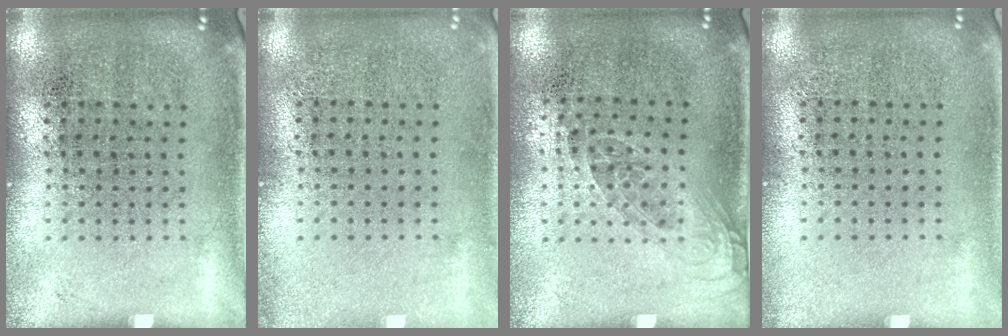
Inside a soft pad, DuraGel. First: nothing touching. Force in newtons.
{"total": 0.7, "press": 0.7, "slide": 0.1}
{"total": 1.1, "press": 0.8, "slide": 0.7}
{"total": 0.0}